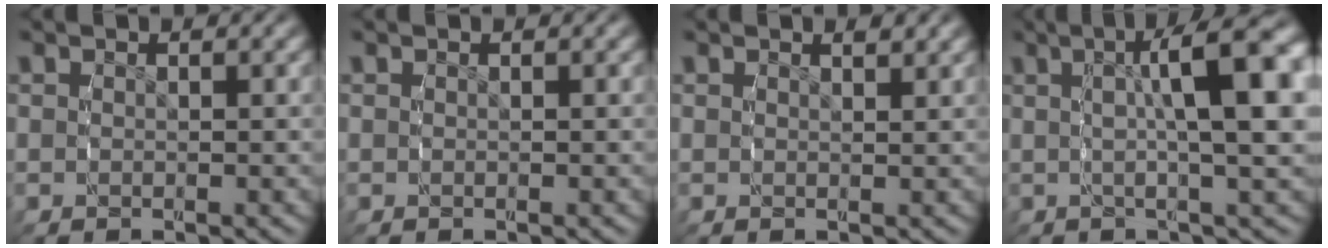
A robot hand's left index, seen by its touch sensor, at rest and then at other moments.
{"total": 0.0}
{"total": 0.7, "force": [0.7, -0.2, 0.1], "torque": [0.000, -0.001, 0.011]}
{"total": 8.7, "force": [1.8, 2.6, 8.1], "torque": [-0.107, 0.023, 0.022]}